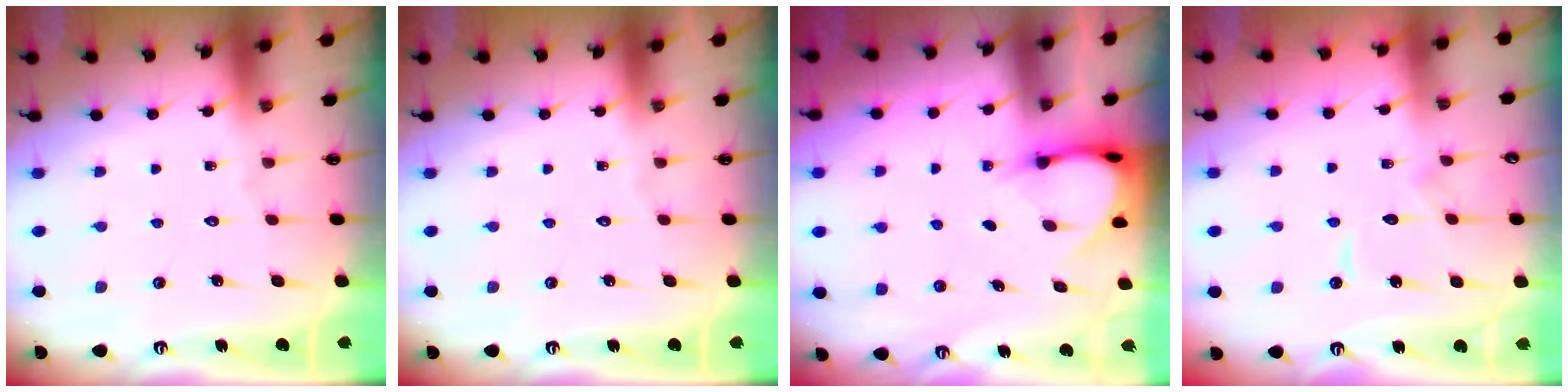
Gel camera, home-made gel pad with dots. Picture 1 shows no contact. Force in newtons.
{"total": 0.0}
{"total": 3.9, "press": 3.9, "slide": 0.3}
{"total": 5.4, "press": 5.4, "slide": 0.5}